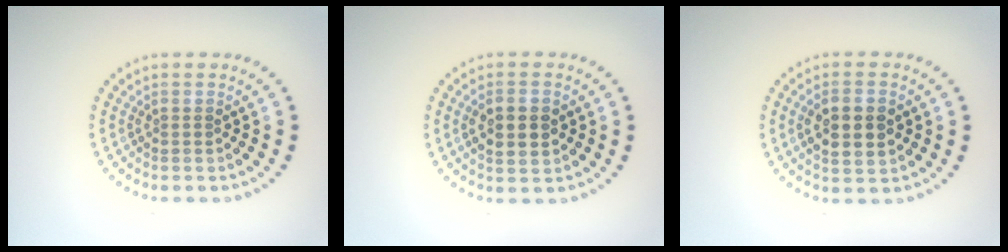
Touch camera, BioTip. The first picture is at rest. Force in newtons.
{"total": 3.2, "press": 3.2, "slide": 0.3}
{"total": 3.9, "press": 3.9, "slide": 0.3}